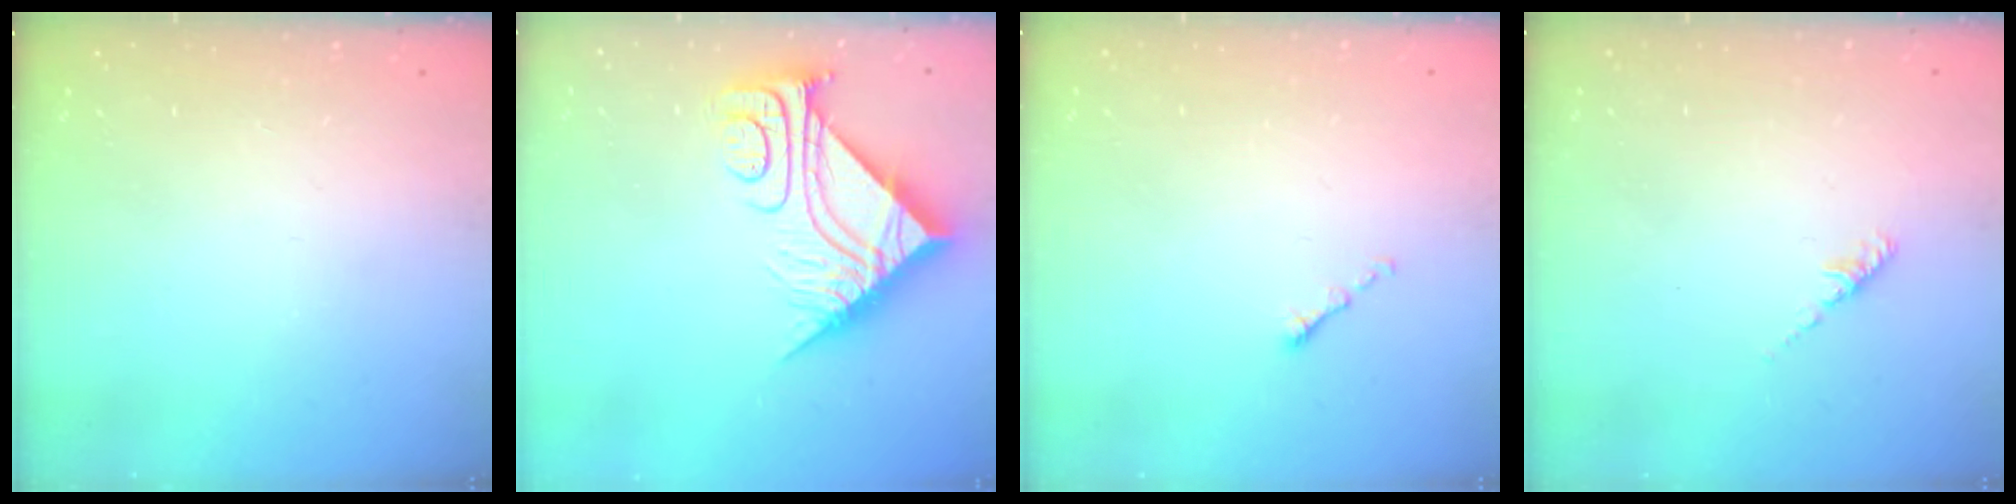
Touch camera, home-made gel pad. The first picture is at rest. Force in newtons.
{"total": 10.4, "press": 10.4, "slide": 1.1}
{"total": 0.6, "press": 0.5, "slide": 0.2}
{"total": 2.2, "press": 2.1, "slide": 0.6}